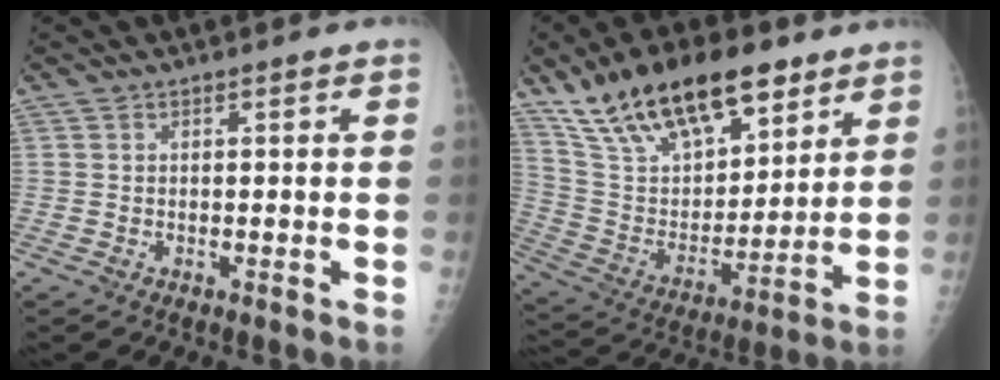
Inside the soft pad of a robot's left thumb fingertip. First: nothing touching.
{"total": 24.0, "force": [15.7, 10.9, 14.6], "torque": [-0.219, -0.040, 0.280]}